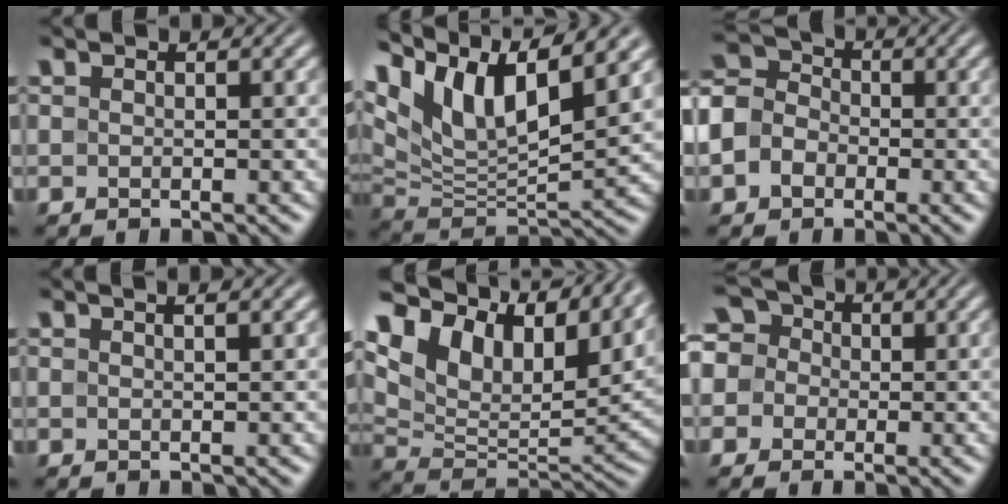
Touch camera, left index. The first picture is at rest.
{"total": 11.7, "force": [7.3, 4.1, 8.1], "torque": [-0.169, 0.016, 0.133]}
{"total": 5.3, "force": [-1.3, 4.4, 2.7], "torque": [-0.055, 0.010, -0.034]}
{"total": 2.3, "force": [1.3, 0.8, 1.8], "torque": [-0.012, 0.002, -0.003]}
{"total": 14.7, "force": [9.5, 7.1, 8.7], "torque": [-0.179, 0.055, 0.168]}
{"total": 7.5, "force": [0.2, 6.7, 3.4], "torque": [-0.062, 0.044, -0.050]}